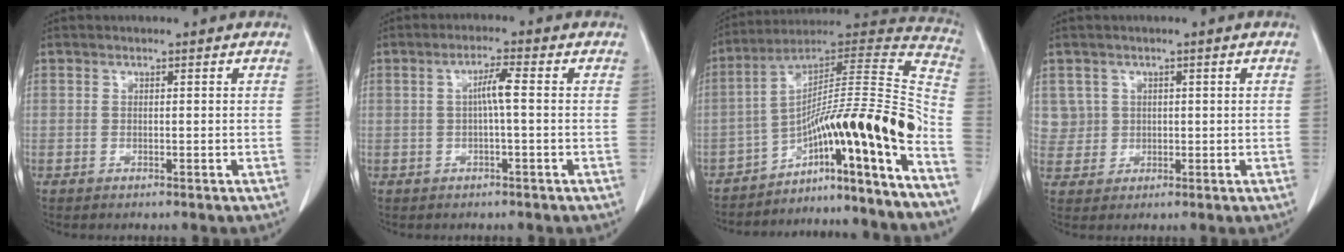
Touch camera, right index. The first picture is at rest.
{"total": 3.2, "force": [0.2, 0.1, 3.1], "torque": [-0.056, 0.008, 0.001]}
{"total": 21.8, "force": [-13.7, -0.7, 17.0], "torque": [-0.225, 0.032, -0.227]}
{"total": 3.5, "force": [1.2, 3.3, -0.2], "torque": [0.020, 0.005, 0.022]}